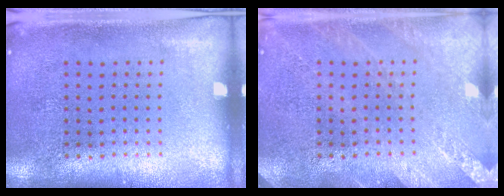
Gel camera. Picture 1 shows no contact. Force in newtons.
{"total": 2.6, "press": 2.6, "slide": 0.2}